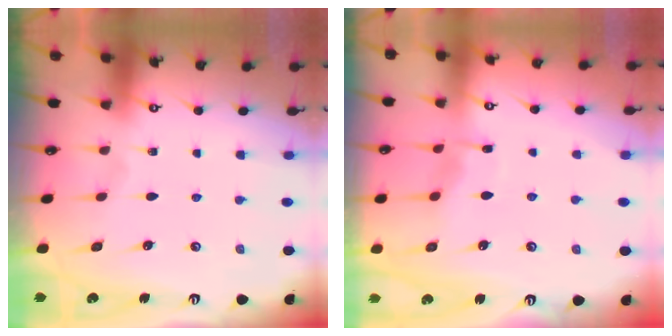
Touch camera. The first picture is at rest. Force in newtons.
{"total": 5.1, "press": 5.0, "slide": 0.6}